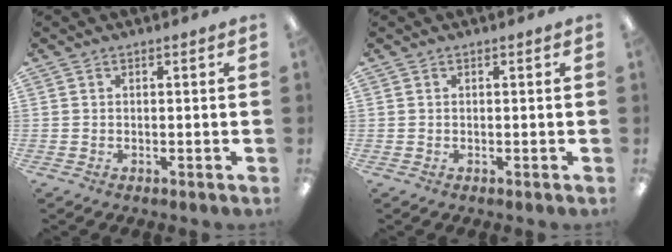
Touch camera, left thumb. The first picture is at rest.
{"total": 0.0}